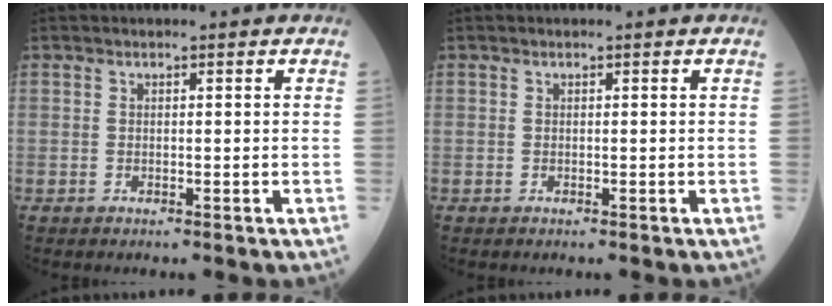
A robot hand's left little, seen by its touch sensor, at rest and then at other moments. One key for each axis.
{"total": 0.0}